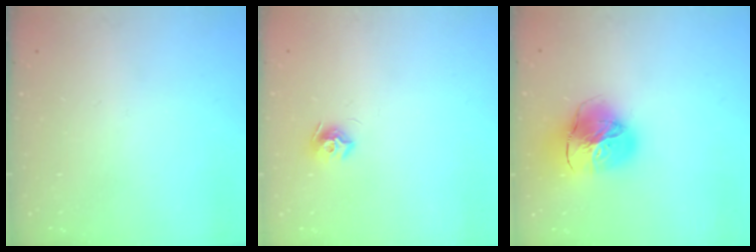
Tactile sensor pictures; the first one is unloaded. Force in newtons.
{"total": 7.8, "press": 7.8, "slide": 0.2}
{"total": 17.8, "press": 17.7, "slide": 2.1}